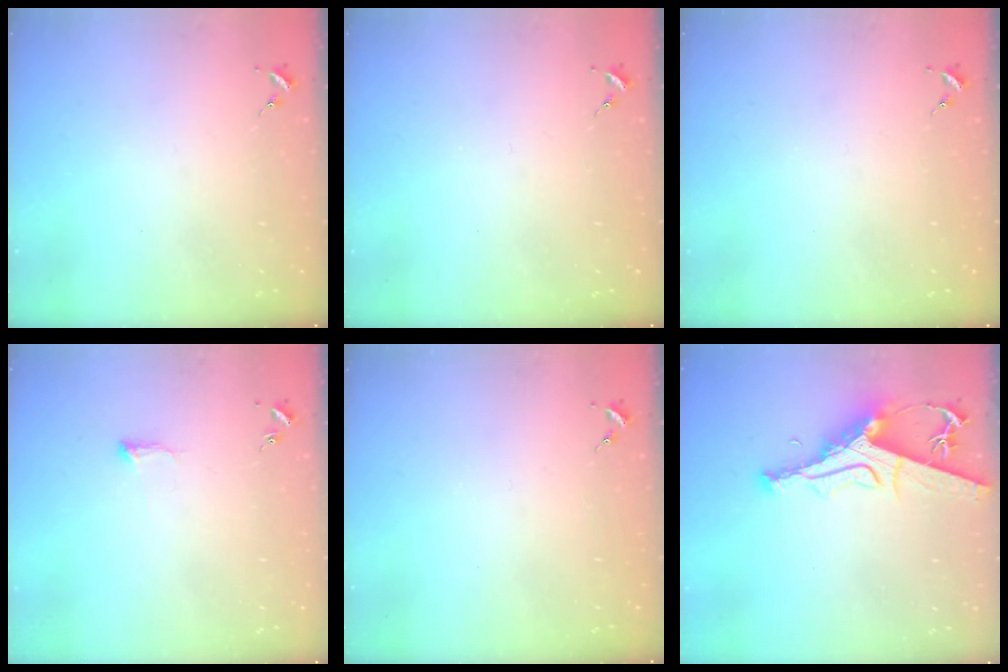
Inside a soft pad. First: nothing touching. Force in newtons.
{"total": 0.0}
{"total": 0.0}
{"total": 5.3, "press": 5.3, "slide": 0.7}
{"total": 0.0}
{"total": 11.9, "press": 11.9, "slide": 1.1}